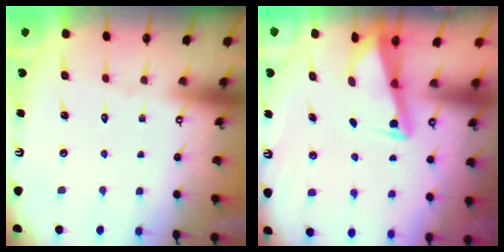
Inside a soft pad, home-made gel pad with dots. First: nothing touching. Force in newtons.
{"total": 2.5, "press": 2.5, "slide": 0.2}